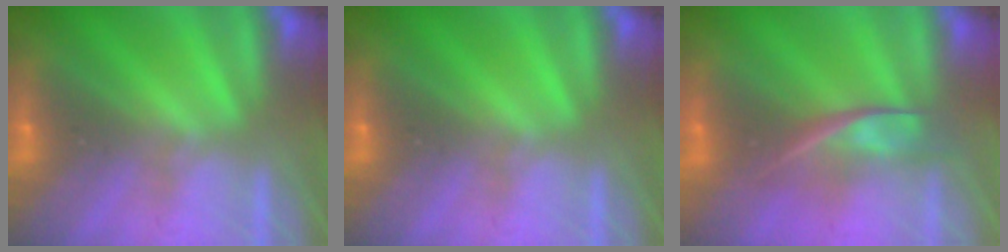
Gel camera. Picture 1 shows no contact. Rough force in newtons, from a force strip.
{"total": 0.0}
{"total": 2.4}